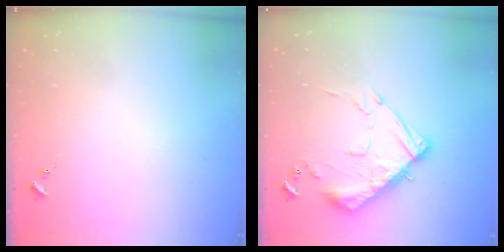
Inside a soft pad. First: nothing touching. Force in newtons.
{"total": 14.2, "press": 14.2, "slide": 1.2}